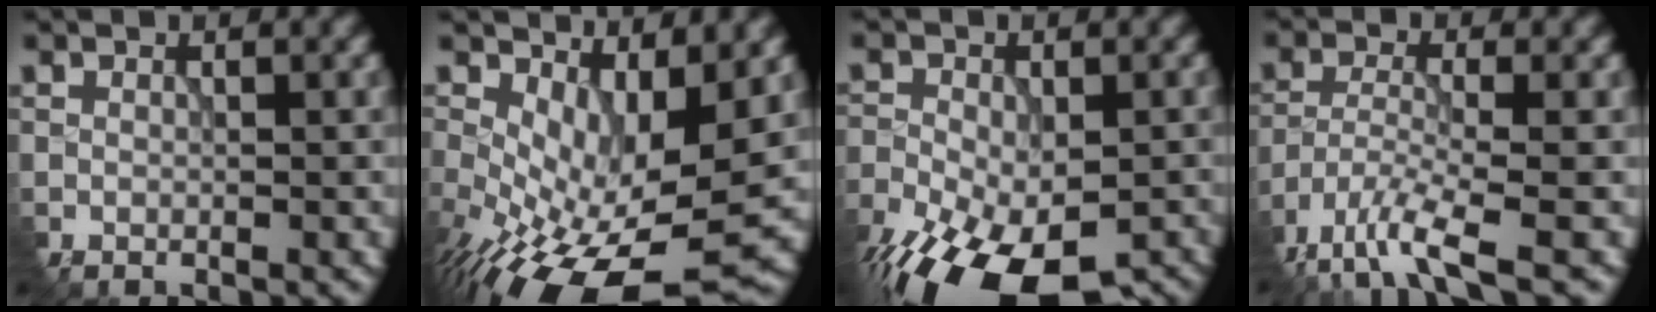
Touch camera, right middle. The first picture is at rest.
{"total": 11.5, "force": [-2.9, 5.7, 9.5], "torque": [-0.171, -0.033, -0.028]}
{"total": 14.8, "force": [-10.0, 6.9, 8.4], "torque": [-0.154, -0.051, -0.140]}
{"total": 5.9, "force": [-4.5, 1.2, 3.5], "torque": [-0.074, -0.009, -0.087]}